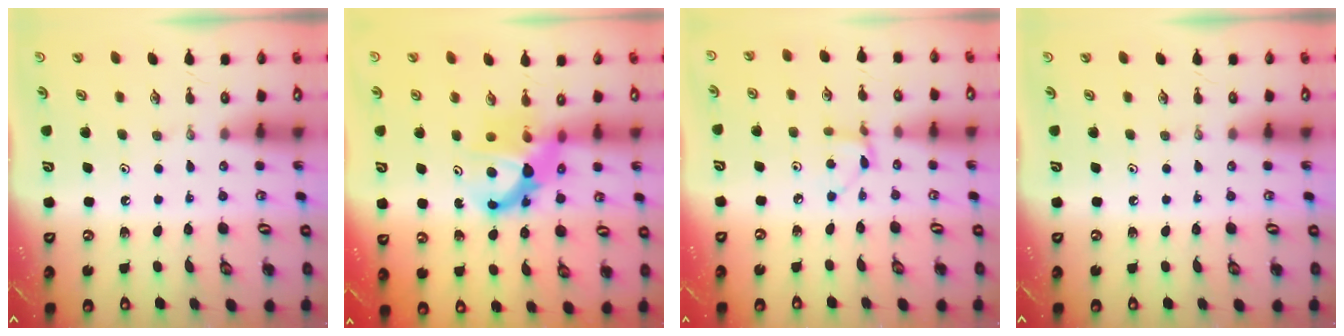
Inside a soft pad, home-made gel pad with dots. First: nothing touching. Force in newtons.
{"total": 8.2, "press": 8.2, "slide": 0.7}
{"total": 4.0, "press": 3.9, "slide": 0.4}
{"total": 0.0}